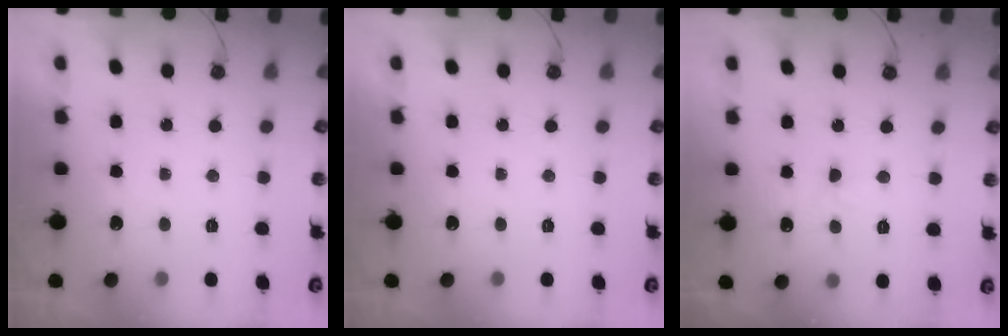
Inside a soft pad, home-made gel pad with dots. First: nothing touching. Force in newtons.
{"total": 0.0}
{"total": 3.6, "press": 3.5, "slide": 0.4}